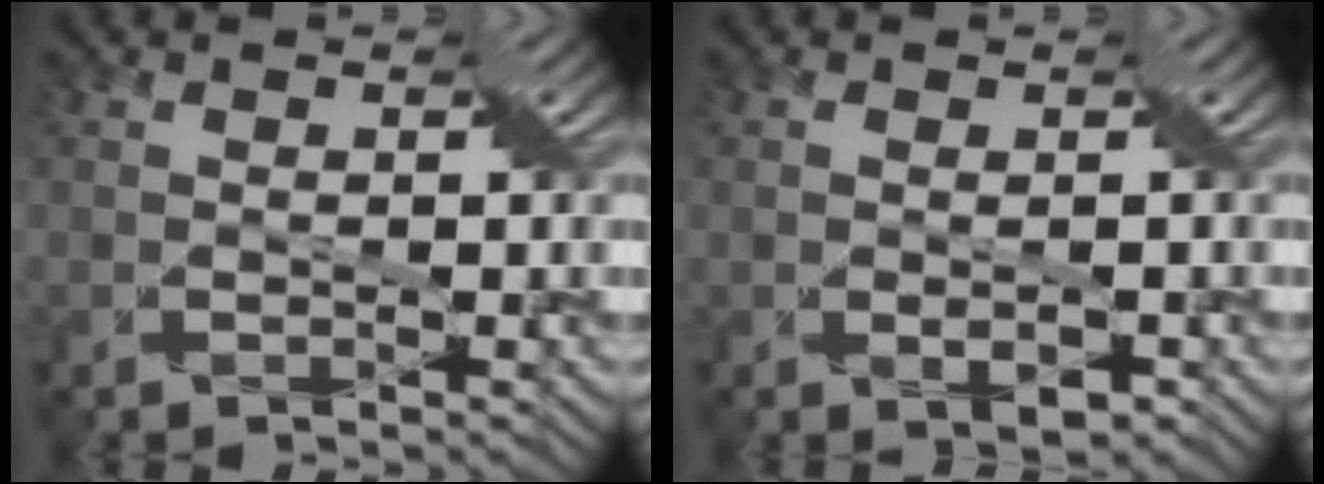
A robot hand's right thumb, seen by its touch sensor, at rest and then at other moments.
{"total": 2.1, "force": [-0.4, 0.9, 1.8], "torque": [-0.037, -0.011, -0.001]}